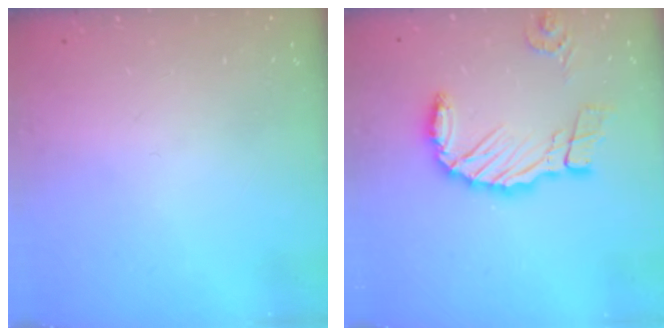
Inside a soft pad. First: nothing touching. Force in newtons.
{"total": 12.8, "press": 12.7, "slide": 1.6}